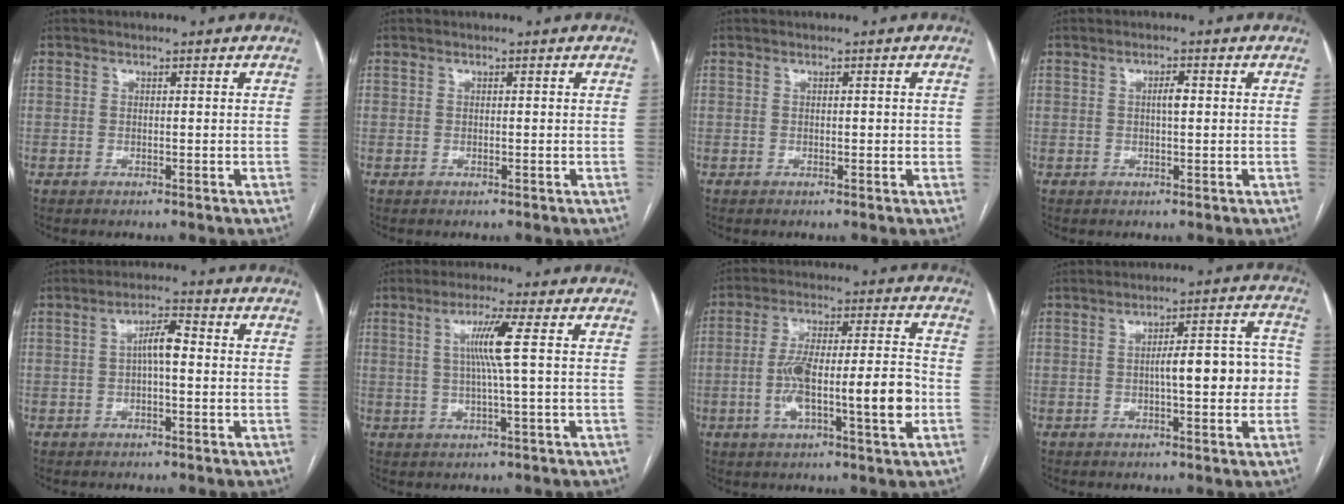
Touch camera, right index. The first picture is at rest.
{"total": 0.0}
{"total": 1.3, "force": [0.1, 0.6, 1.1], "torque": [-0.017, 0.001, 0.002]}
{"total": 2.0, "force": [0.3, 0.5, 1.9], "torque": [-0.032, 0.003, 0.004]}
{"total": 4.9, "force": [0.2, 1.2, 4.8], "torque": [-0.085, 0.018, 0.001]}
{"total": 5.9, "force": [1.0, -1.0, 5.8], "torque": [-0.110, 0.002, 0.022]}
{"total": 14.1, "force": [-3.1, 2.0, 13.6], "torque": [-0.232, 0.017, -0.051]}
{"total": 9.3, "force": [-0.8, 2.4, 9.0], "torque": [-0.117, 0.033, -0.009]}